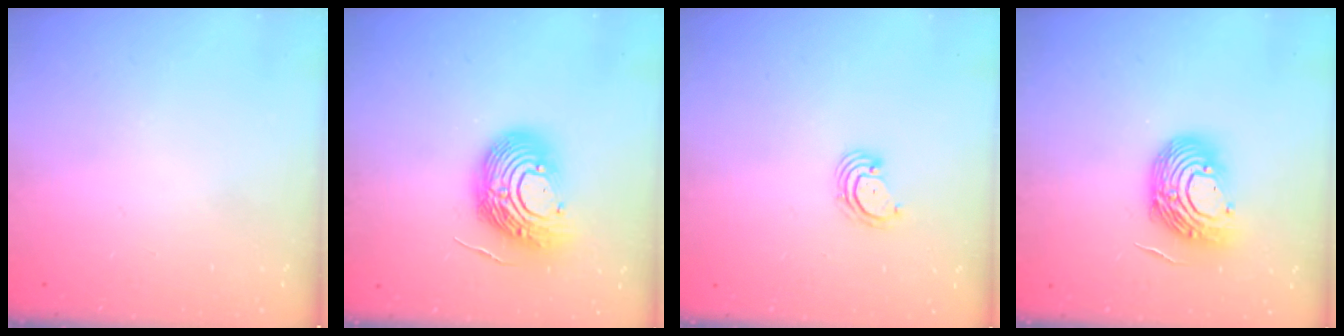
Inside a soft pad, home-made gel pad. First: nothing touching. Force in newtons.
{"total": 14.6, "press": 14.6, "slide": 1.4}
{"total": 2.8, "press": 2.8, "slide": 0.2}
{"total": 13.3, "press": 13.1, "slide": 2.1}